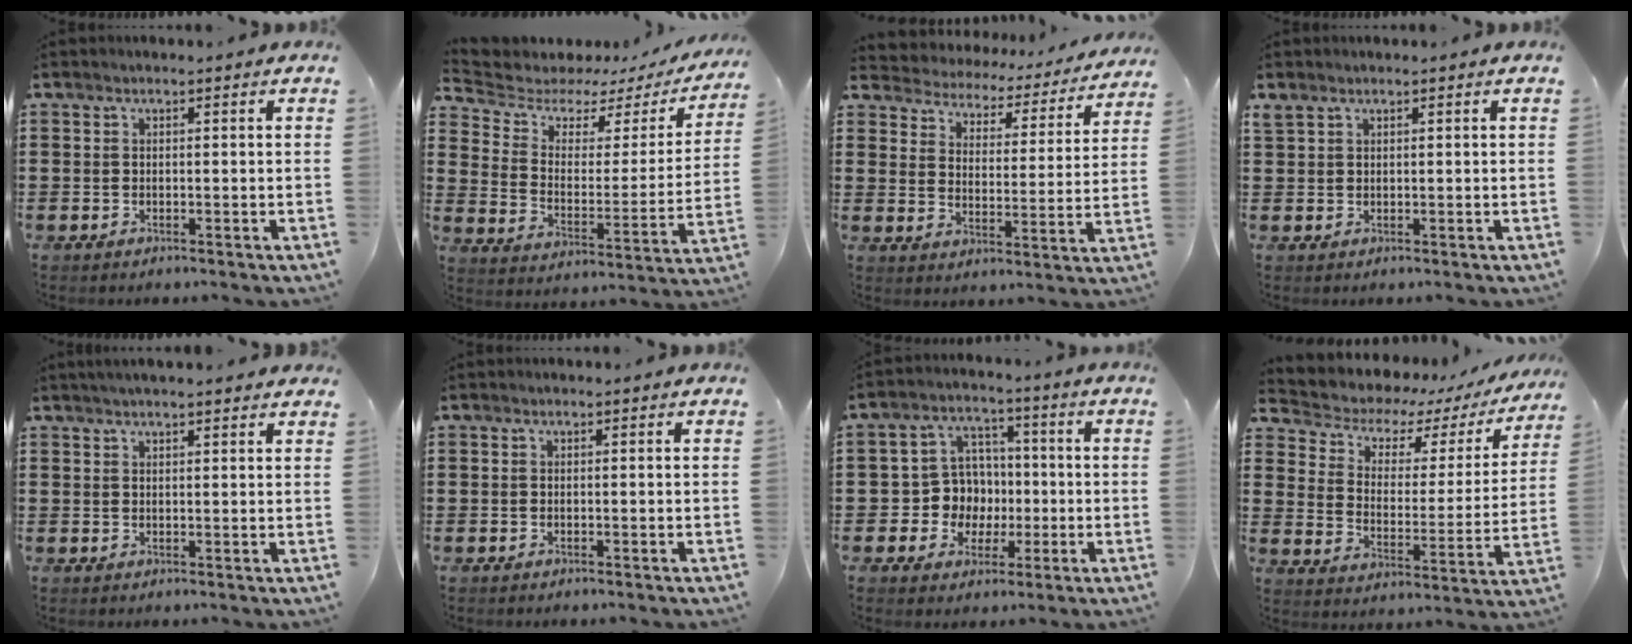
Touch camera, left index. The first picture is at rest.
{"total": 4.0, "force": [3.0, 2.2, 1.4], "torque": [-0.054, -0.022, 0.045]}
{"total": 2.5, "force": [2.4, 0.5, -0.6], "torque": [-0.013, -0.028, 0.030]}
{"total": 1.4, "force": [1.1, 0.6, 0.5], "torque": [-0.012, 0.001, 0.022]}
{"total": 1.7, "force": [1.5, 0.1, 0.7], "torque": [-0.016, 0.004, 0.029]}
{"total": 0.0}
{"total": 8.0, "force": [-0.2, 7.8, 2.0], "torque": [-0.066, 0.008, 0.002]}
{"total": 4.0, "force": [2.9, 2.3, 1.4], "torque": [-0.051, -0.028, 0.041]}